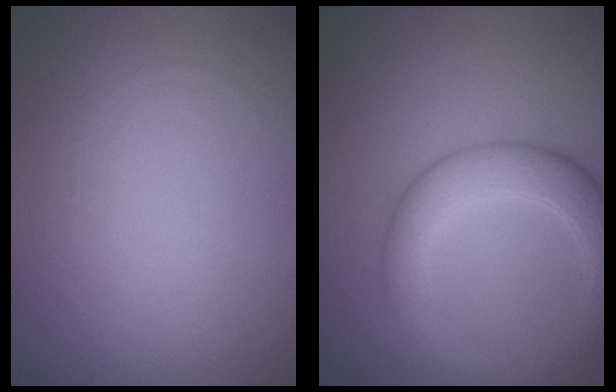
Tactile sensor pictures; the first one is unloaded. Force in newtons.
{"total": 5.0, "press": 4.9, "slide": 0.3}